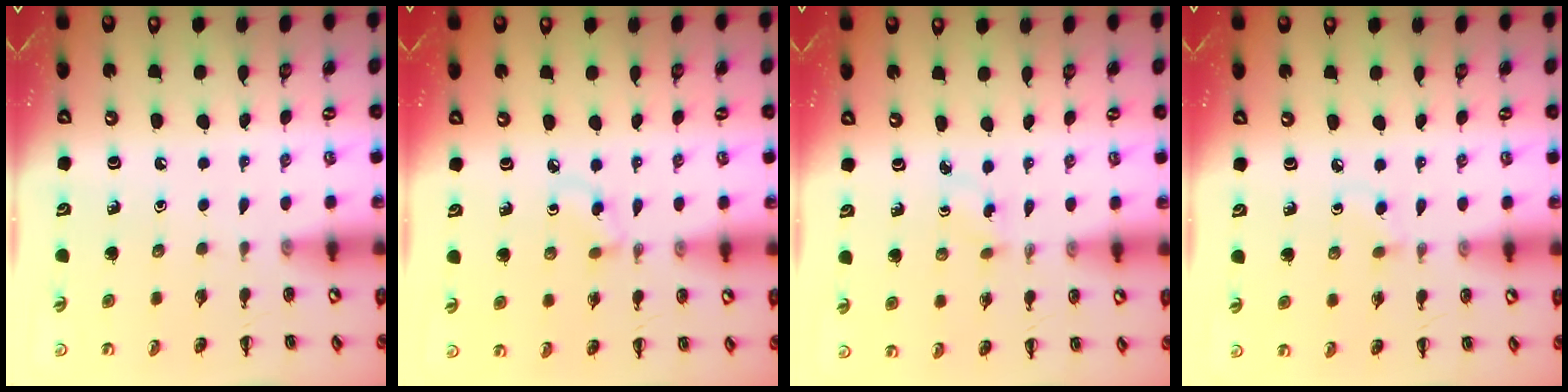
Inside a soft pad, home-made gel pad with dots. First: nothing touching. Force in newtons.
{"total": 3.0, "press": 2.7, "slide": 1.4}
{"total": 1.5, "press": 1.3, "slide": 0.6}
{"total": 2.7, "press": 2.5, "slide": 0.9}